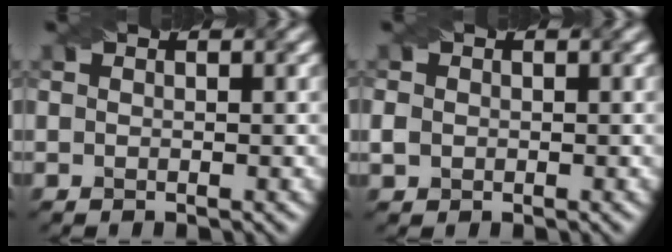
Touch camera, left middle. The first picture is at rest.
{"total": 1.3, "force": [-0.1, 1.2, 0.4], "torque": [-0.009, -0.001, -0.004]}